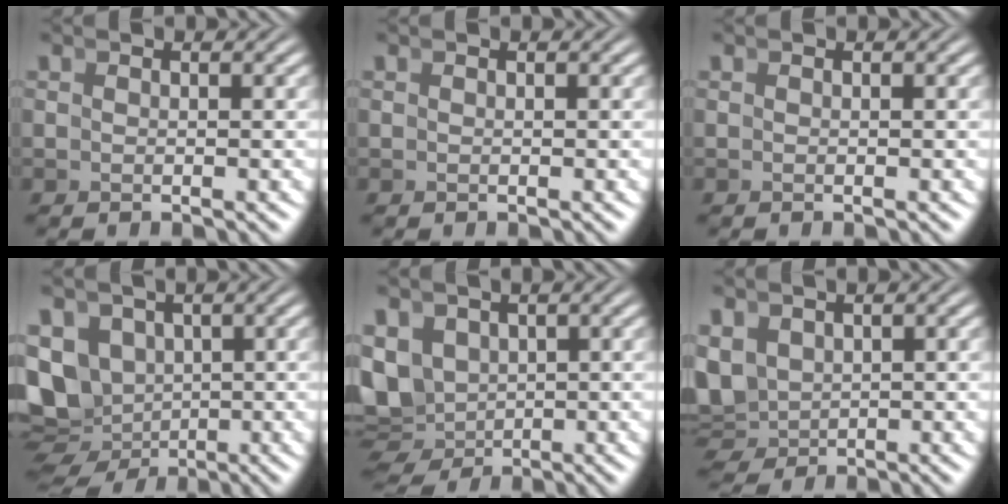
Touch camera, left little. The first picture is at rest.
{"total": 0.0}
{"total": 0.0}
{"total": 10.5, "force": [-2.6, 9.2, 4.2], "torque": [-0.108, -0.054, -0.029]}
{"total": 6.6, "force": [-0.3, 5.9, 2.9], "torque": [-0.085, -0.037, 0.010]}
{"total": 5.3, "force": [0.1, 4.8, 2.3], "torque": [-0.080, -0.030, 0.018]}